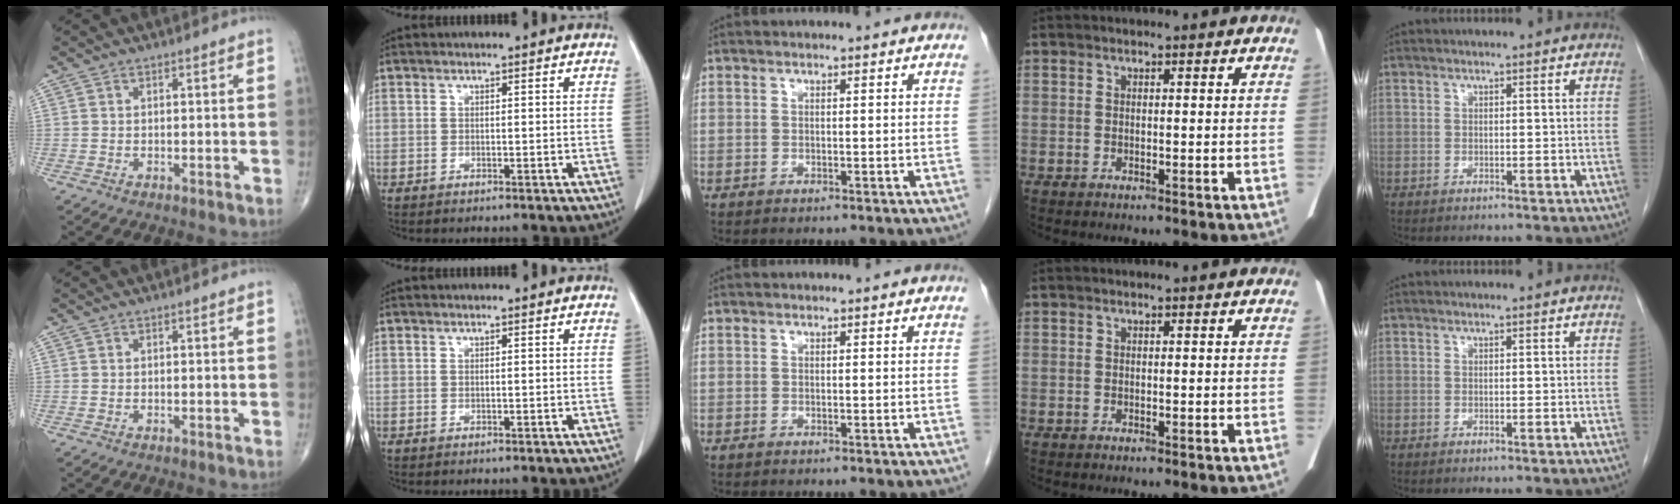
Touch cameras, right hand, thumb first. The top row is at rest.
{}